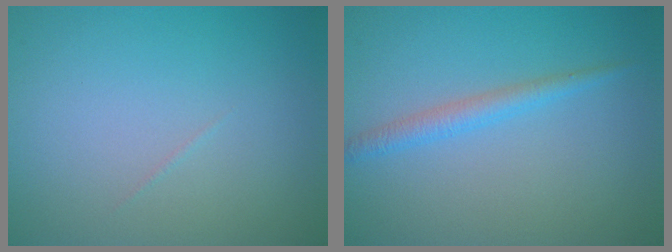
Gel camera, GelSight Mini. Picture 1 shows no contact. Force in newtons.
{"total": 1.8, "press": 1.8, "slide": 0.1}